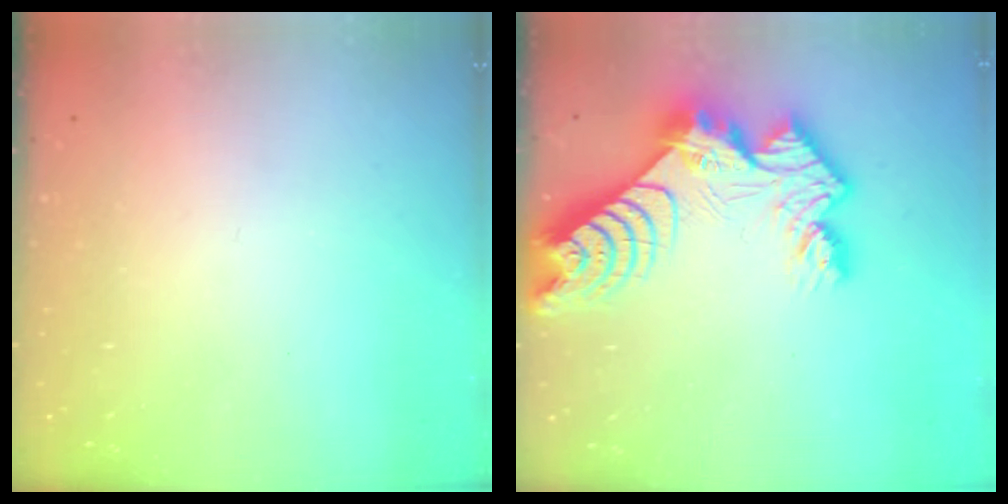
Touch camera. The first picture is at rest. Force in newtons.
{"total": 15.7, "press": 15.6, "slide": 1.5}